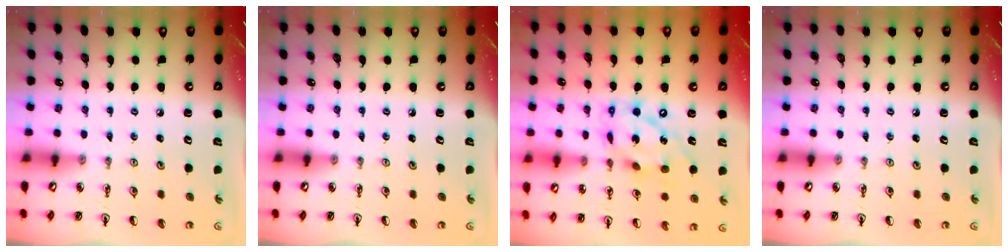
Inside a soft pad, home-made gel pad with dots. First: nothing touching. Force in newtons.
{"total": 0.0}
{"total": 15.6, "press": 15.6, "slide": 1.0}
{"total": 0.0}